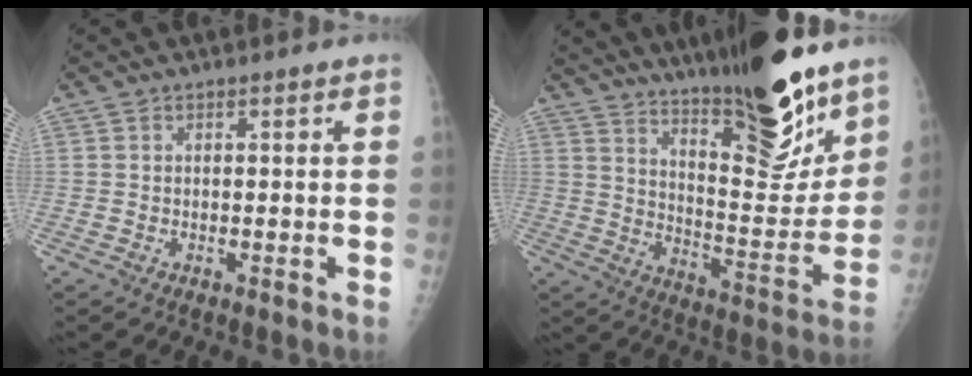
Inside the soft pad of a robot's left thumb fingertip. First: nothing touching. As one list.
[{"total": 23.2, "force": [17.3, 5.5, 14.5], "torque": [-0.177, -0.109, 0.269]}]